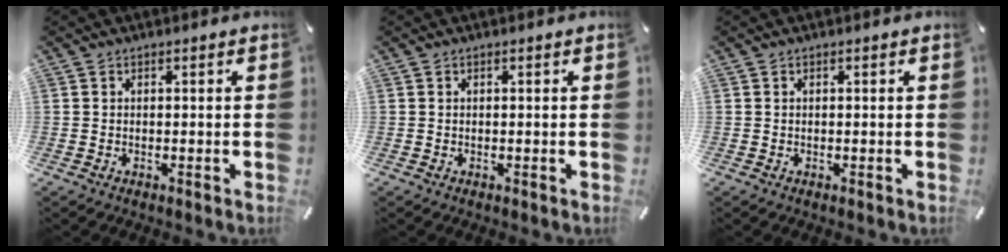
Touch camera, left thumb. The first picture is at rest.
{"total": 0.0}
{"total": 0.0}